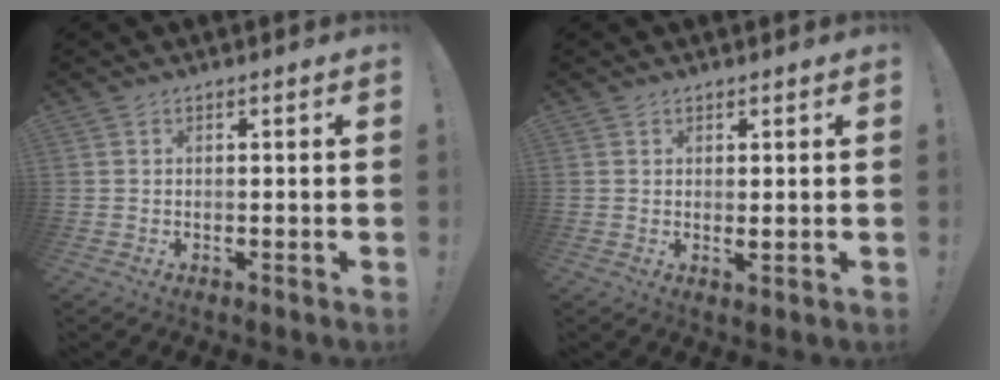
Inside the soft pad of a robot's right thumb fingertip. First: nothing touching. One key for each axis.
{"total": 1.0, "fx": 0.7, "fy": 0.4, "fz": 0.6, "tx": -0.009, "ty": -0.006, "tz": 0.013}